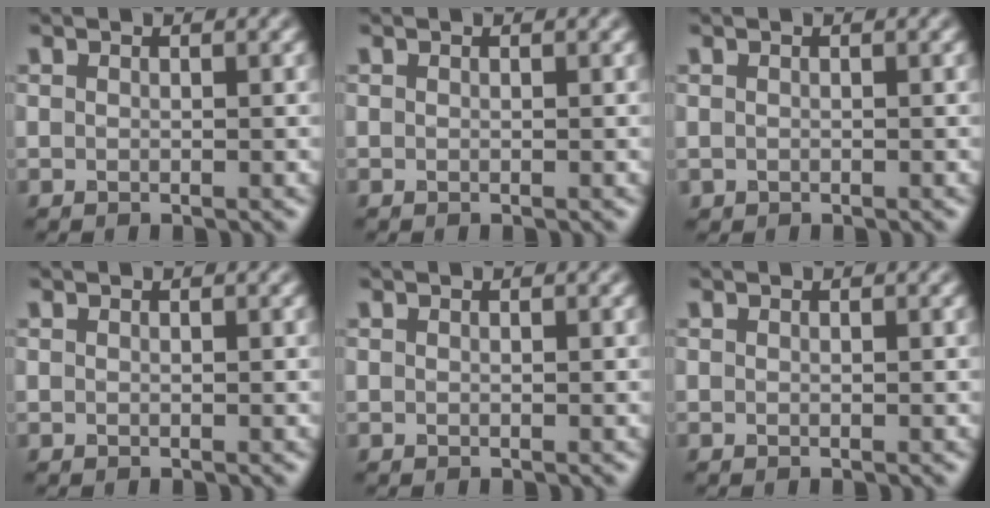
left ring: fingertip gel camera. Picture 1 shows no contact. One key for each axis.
{"total": 0.0}
{"total": 0.0}
{"total": 0.0}
{"total": 0.0}
{"total": 0.0}